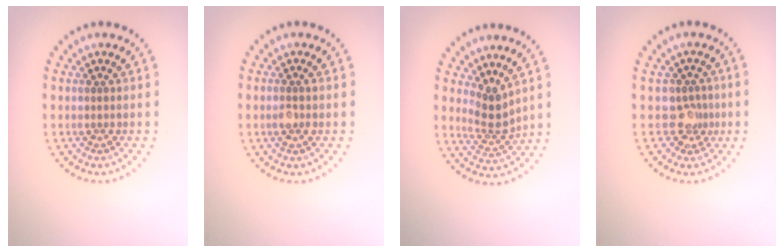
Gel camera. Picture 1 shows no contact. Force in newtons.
{"total": 1.5, "press": 1.4, "slide": 0.7}
{"total": 2.6, "press": 1.8, "slide": 1.8}
{"total": 2.1, "press": 1.6, "slide": 1.4}